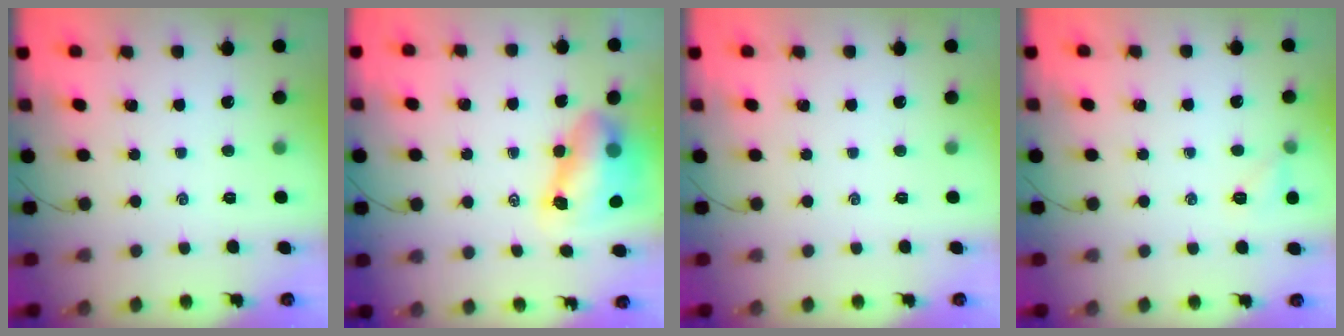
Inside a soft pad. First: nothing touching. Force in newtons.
{"total": 9.3, "press": 9.0, "slide": 2.2}
{"total": 0.0}
{"total": 6.2, "press": 6.0, "slide": 1.6}